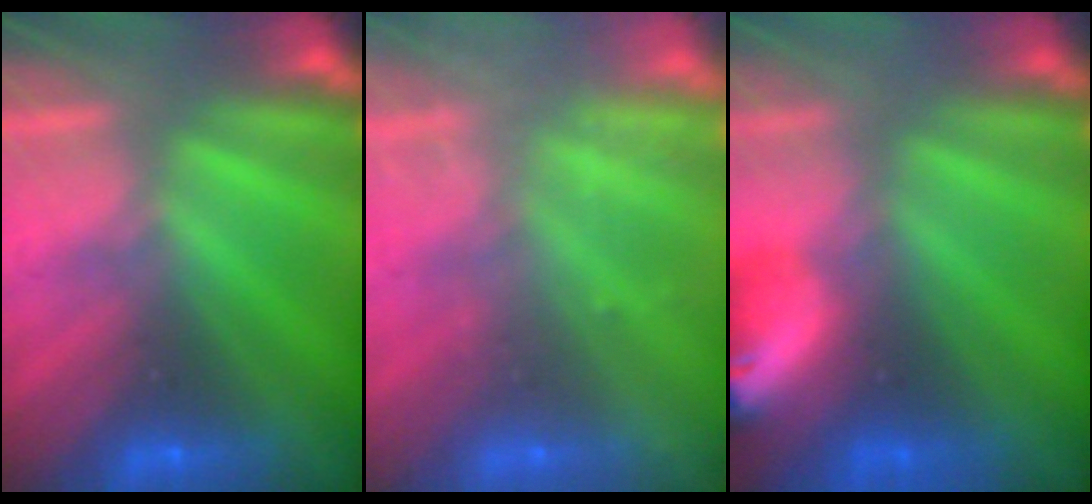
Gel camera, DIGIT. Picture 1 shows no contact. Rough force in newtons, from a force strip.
{"total": 2.3}
{"total": 5.9}